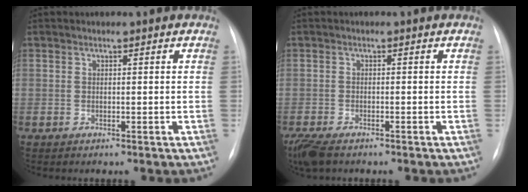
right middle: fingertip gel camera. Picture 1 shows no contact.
{"total": 5.8, "force": [-4.2, 2.3, 3.3], "torque": [-0.067, -0.014, -0.073]}